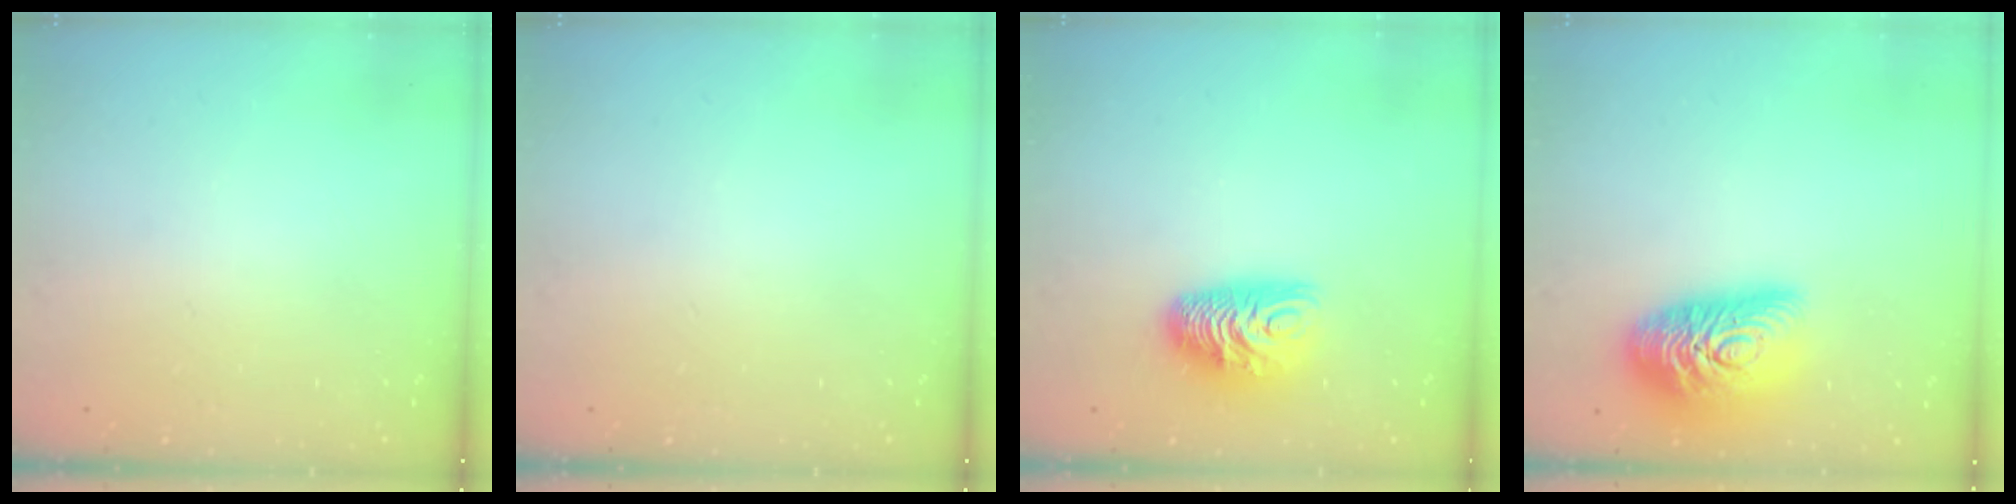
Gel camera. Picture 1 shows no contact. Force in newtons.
{"total": 0.0}
{"total": 9.7, "press": 9.7, "slide": 0.4}
{"total": 20.6, "press": 20.5, "slide": 1.4}